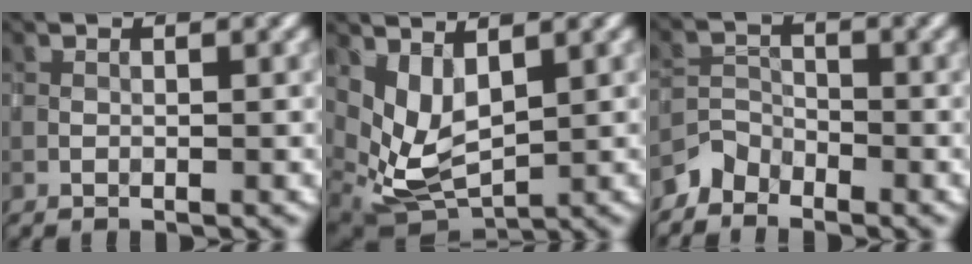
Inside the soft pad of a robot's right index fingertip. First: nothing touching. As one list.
[{"total": 4.6, "force": [2.0, 2.4, 3.3], "torque": [-0.078, -0.017, 0.047]}, {"total": 2.2, "force": [-1.9, 1.0, -0.2], "torque": [0.007, 0.008, -0.048]}]